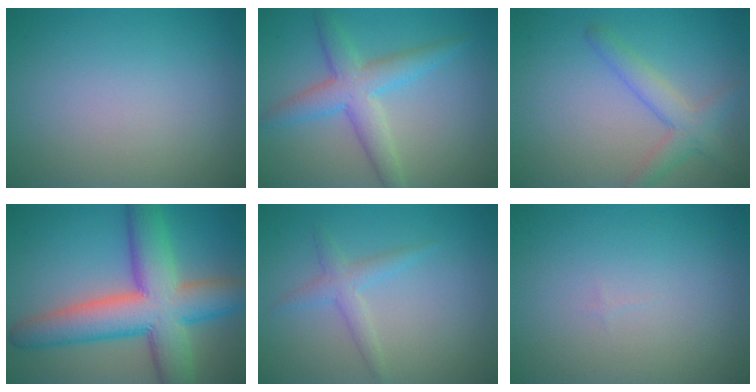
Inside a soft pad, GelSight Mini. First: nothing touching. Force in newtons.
{"total": 4.6, "press": 4.6, "slide": 0.1}
{"total": 3.0, "press": 3.0, "slide": 0.2}
{"total": 11.1, "press": 11.1, "slide": 0.7}
{"total": 1.9, "press": 1.9, "slide": 0.1}
{"total": 0.0}